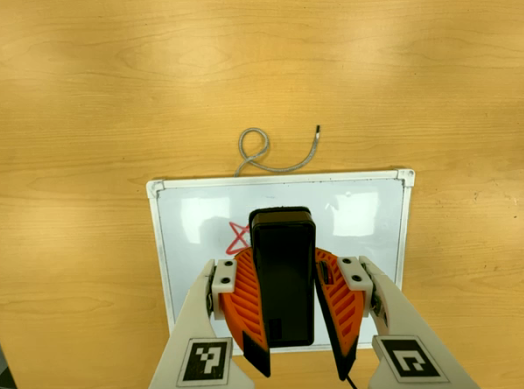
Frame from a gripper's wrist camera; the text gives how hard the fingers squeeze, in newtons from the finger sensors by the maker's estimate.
{"total": 12.1, "left": 10.4, "right": 13.7}